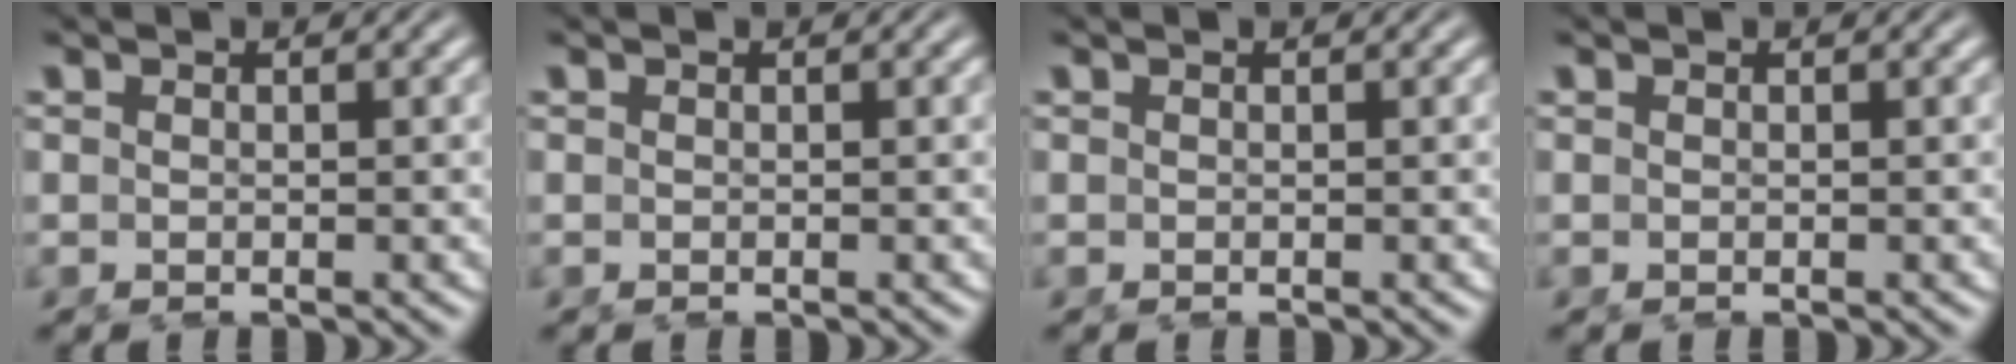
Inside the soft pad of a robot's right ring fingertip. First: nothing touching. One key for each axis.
{"total": 0.0}
{"total": 0.0}
{"total": 0.0}